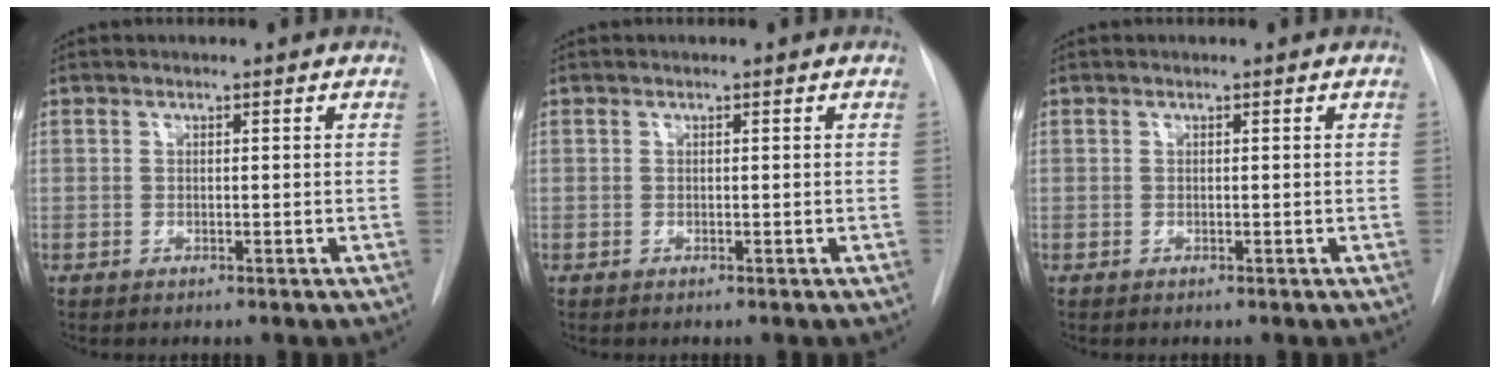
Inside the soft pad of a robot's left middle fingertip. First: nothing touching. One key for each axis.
{"total": 0.0}
{"total": 0.0}